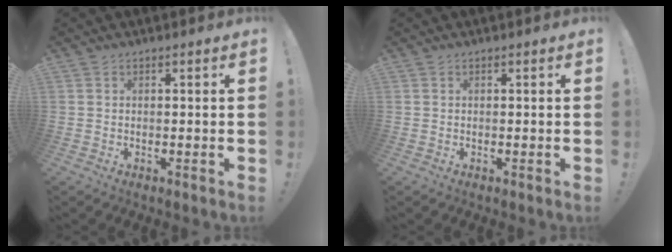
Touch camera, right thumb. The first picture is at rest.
{"total": 0.0}